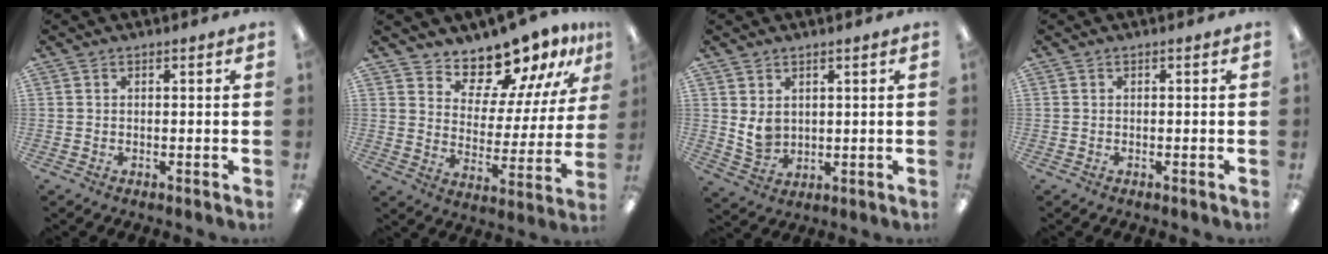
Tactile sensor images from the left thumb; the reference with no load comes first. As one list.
[{"total": 14.3, "force": [12.9, 5.0, 3.6], "torque": [-0.058, -0.115, 0.230]}, {"total": 5.3, "force": [2.3, 4.0, 2.6], "torque": [-0.046, -0.009, 0.043]}, {"total": 0.0}]